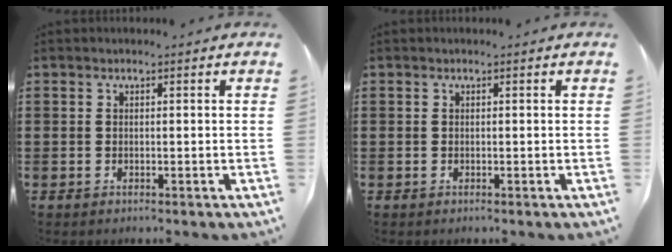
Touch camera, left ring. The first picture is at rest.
{"total": 0.0}